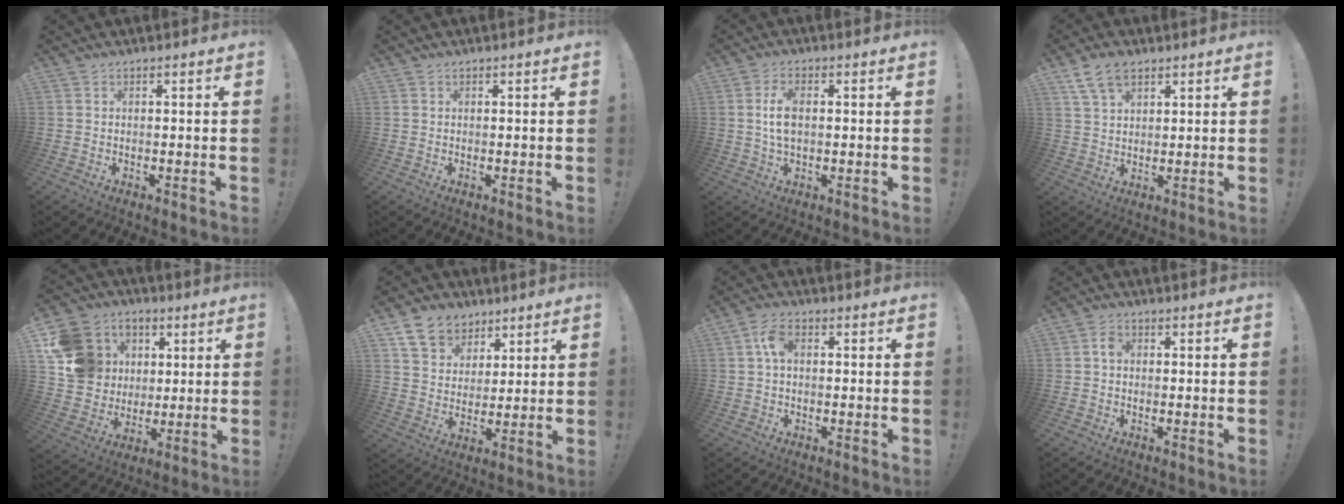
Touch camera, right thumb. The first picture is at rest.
{"total": 0.0}
{"total": 5.9, "force": [0.5, 3.1, 5.0], "torque": [-0.089, -0.001, 0.003]}
{"total": 8.0, "force": [5.1, 4.4, 4.3], "torque": [-0.081, -0.010, 0.099]}
{"total": 16.7, "force": [4.0, 15.2, 5.5], "torque": [-0.076, -0.002, 0.108]}
{"total": 10.6, "force": [6.7, 7.7, 2.9], "torque": [-0.047, -0.041, 0.133]}
{"total": 5.1, "force": [0.9, 2.7, 4.2], "torque": [-0.076, 0.011, 0.016]}
{"total": 2.3, "force": [0.1, 1.5, 1.7], "torque": [-0.029, 0.006, -0.001]}